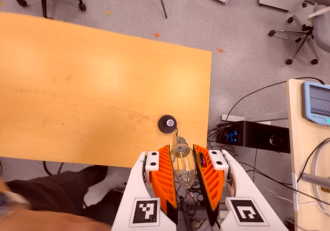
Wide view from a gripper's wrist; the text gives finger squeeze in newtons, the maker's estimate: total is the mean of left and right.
{"total": 12.6, "left": 13.2, "right": 11.9}